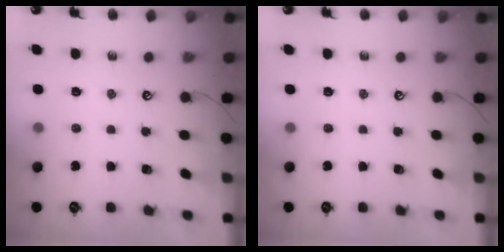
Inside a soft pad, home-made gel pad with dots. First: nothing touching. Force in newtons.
{"total": 0.0}